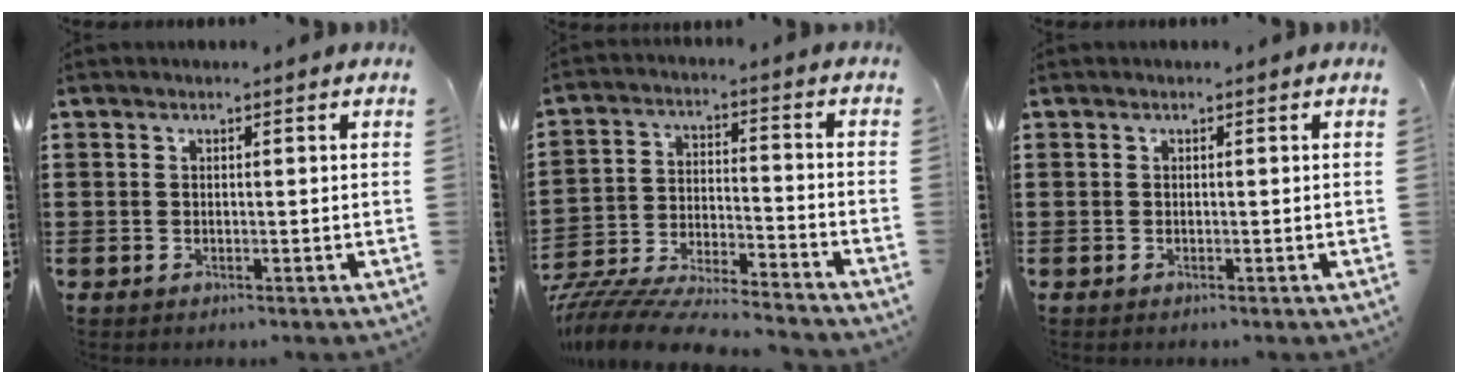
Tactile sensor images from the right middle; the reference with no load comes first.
{"total": 8.4, "force": [-8.3, 0.2, 1.6], "torque": [-0.035, 0.003, -0.166]}
{"total": 0.0}